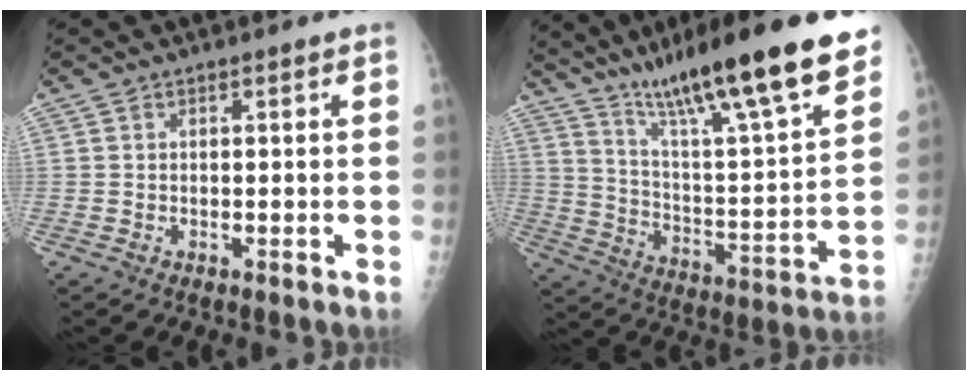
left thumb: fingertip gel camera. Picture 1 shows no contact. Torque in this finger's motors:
{"motor_torque": [1.41, 1.41, 1.47, -1.31, 0.15]}